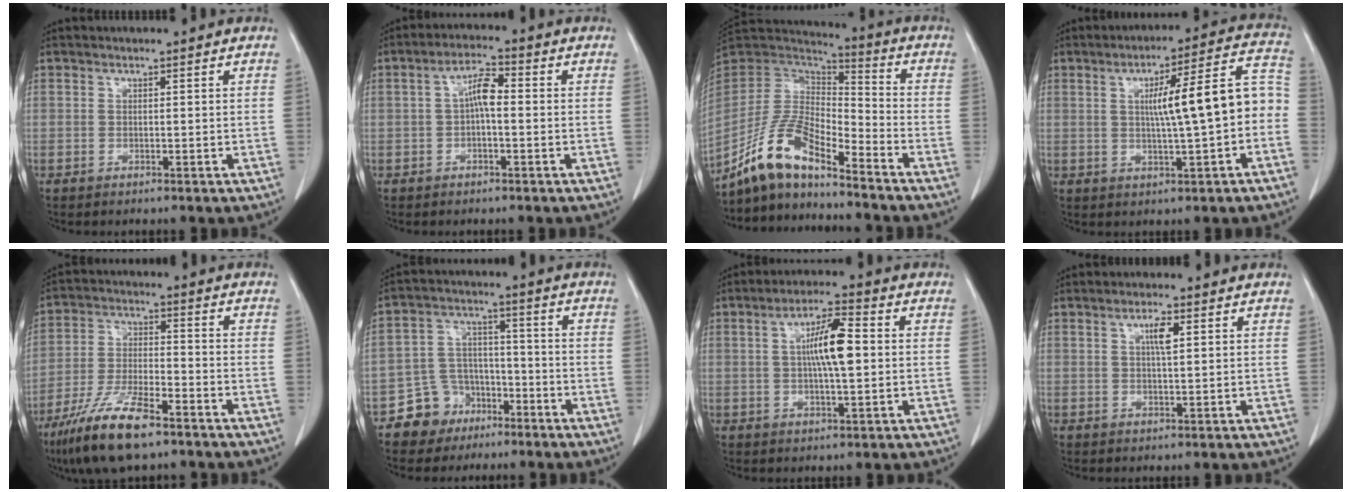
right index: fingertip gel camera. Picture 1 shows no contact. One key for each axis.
{"total": 4.5, "fx": 0.0, "fy": 1.3, "fz": 4.3, "tx": -0.079, "ty": 0.016, "tz": -0.003}
{"total": 12.6, "fx": -10.1, "fy": 2.6, "fz": 7.0, "tx": -0.149, "ty": 0.014, "tz": -0.194}
{"total": 11.9, "fx": -0.5, "fy": 1.2, "fz": 11.9, "tx": -0.162, "ty": 0.034, "tz": -0.004}
{"total": 12.5, "fx": -8.6, "fy": 2.6, "fz": 8.8, "tx": -0.176, "ty": -0.022, "tz": -0.155}
{"total": 7.9, "fx": -4.9, "fy": 6.1, "fz": 1.1, "tx": -0.019, "ty": 0.020, "tz": -0.080}
{"total": 8.1, "fx": 0.9, "fy": 1.4, "fz": 7.9, "tx": -0.143, "ty": 0.009, "tz": 0.012}
{"total": 2.9, "fx": 1.0, "fy": 0.4, "fz": 2.6, "tx": -0.049, "ty": 0.000, "tz": 0.018}